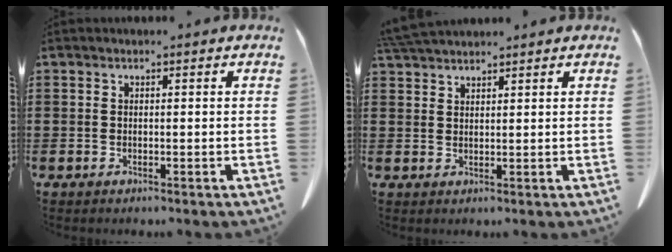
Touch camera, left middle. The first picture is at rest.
{"total": 3.7, "force": [3.4, 0.4, 1.1], "torque": [-0.032, -0.005, 0.067]}